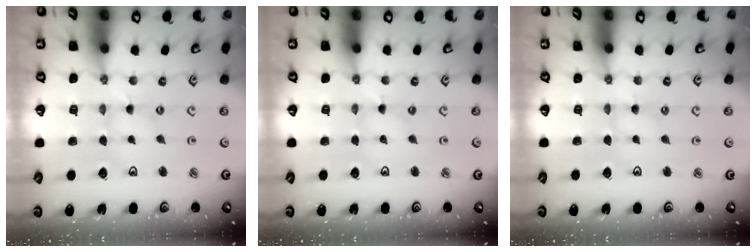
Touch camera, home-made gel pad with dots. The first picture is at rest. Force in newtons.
{"total": 0.0}
{"total": 1.8, "press": 1.8, "slide": 0.5}